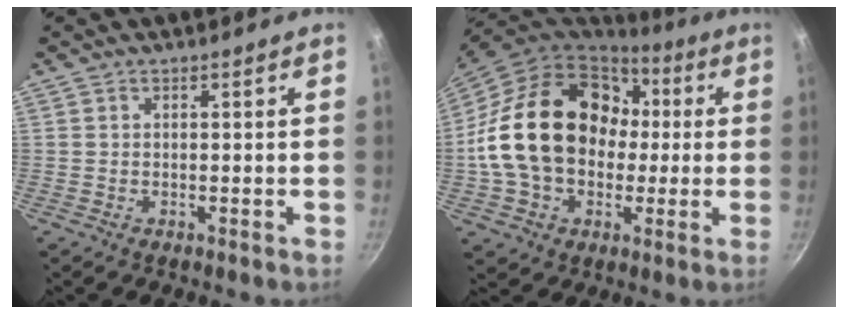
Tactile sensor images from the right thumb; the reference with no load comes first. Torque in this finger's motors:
{"motor_torque": [-0.84, 2.34, 2.49, -0.25, 0.35]}